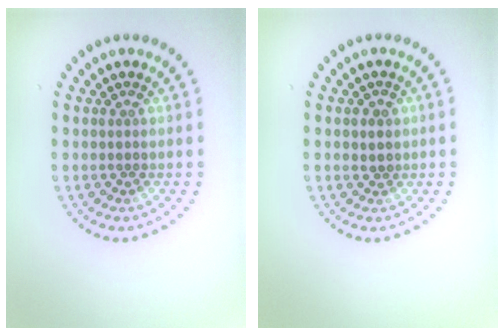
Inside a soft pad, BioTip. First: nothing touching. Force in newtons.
{"total": 1.1, "press": 0.9, "slide": 0.7}